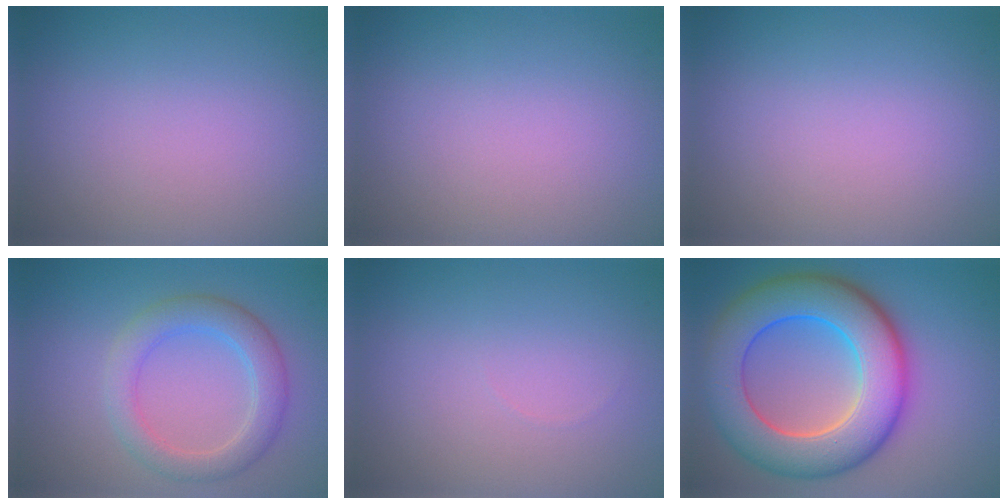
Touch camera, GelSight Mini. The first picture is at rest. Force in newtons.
{"total": 0.0}
{"total": 0.0}
{"total": 4.0, "press": 4.0, "slide": 0.3}
{"total": 0.0}
{"total": 11.3, "press": 11.3, "slide": 0.3}